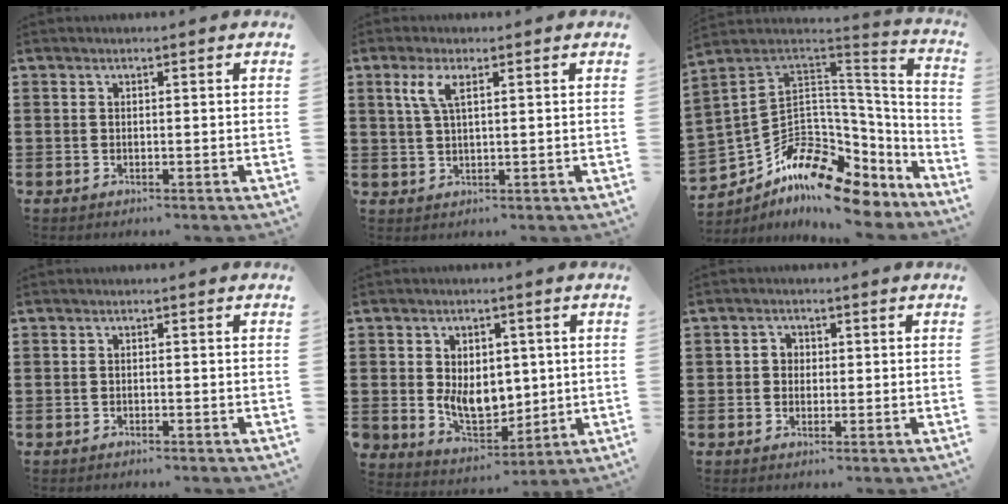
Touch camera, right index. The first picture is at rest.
{"total": 3.9, "force": [1.6, 1.2, 3.4], "torque": [-0.072, 0.007, 0.027]}
{"total": 10.5, "force": [-5.5, 6.6, 6.0], "torque": [-0.146, -0.007, -0.103]}
{"total": 0.6, "force": [-0.6, 0.1, 0.1], "torque": [-0.003, -0.001, -0.012]}
{"total": 7.2, "force": [0.4, 5.7, 4.4], "torque": [-0.070, 0.005, 0.012]}
{"total": 1.7, "force": [-0.2, 1.6, 0.6], "torque": [-0.018, 0.007, -0.006]}